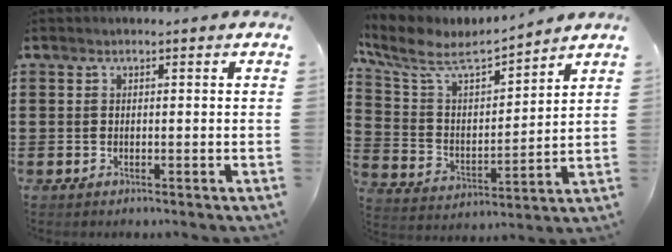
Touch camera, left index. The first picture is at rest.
{"total": 7.5, "force": [6.2, 2.0, 3.7], "torque": [-0.103, -0.036, 0.101]}